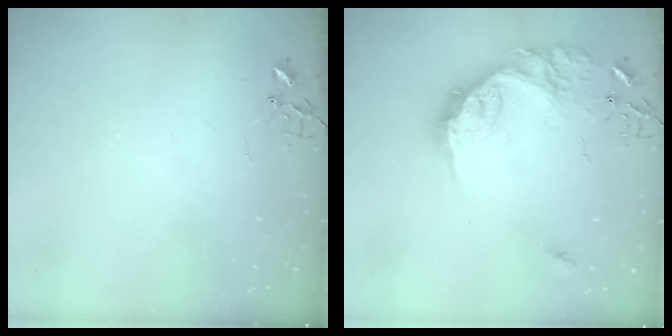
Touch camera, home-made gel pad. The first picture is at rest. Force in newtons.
{"total": 19.2, "press": 19.2, "slide": 1.0}